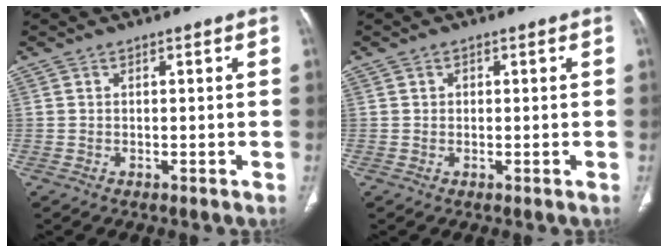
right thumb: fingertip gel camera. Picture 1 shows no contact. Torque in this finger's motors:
{"motor_torque": [-0.15, -0.12, -0.48, 0.14, 0.05]}